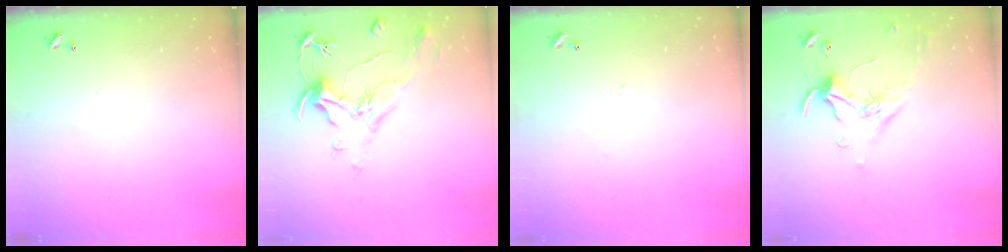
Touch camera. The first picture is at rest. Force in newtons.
{"total": 2.2, "press": 1.7, "slide": 1.3}
{"total": 1.7, "press": 1.6, "slide": 0.3}
{"total": 0.0}